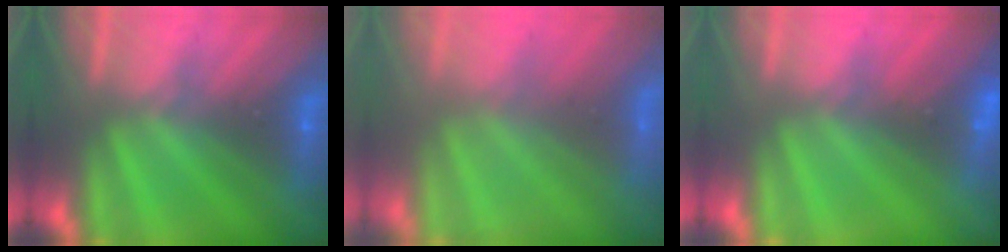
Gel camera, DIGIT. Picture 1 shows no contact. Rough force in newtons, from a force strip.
{"total": 7.5}
{"total": 2.4}